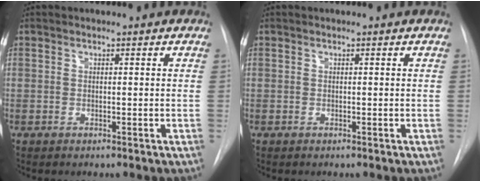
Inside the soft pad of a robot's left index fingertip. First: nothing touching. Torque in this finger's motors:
{"motor_torque": [-0.02, 0.01, 0.00, 0.01]}